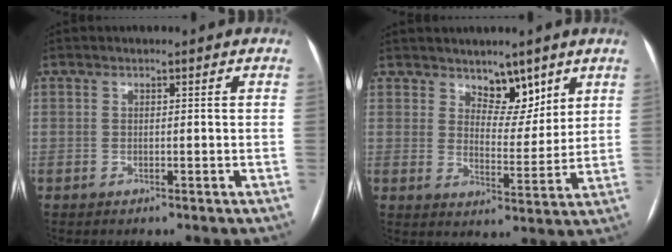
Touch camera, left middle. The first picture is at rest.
{"total": 5.8, "force": [4.2, 3.1, 2.5], "torque": [-0.024, -0.005, 0.072]}